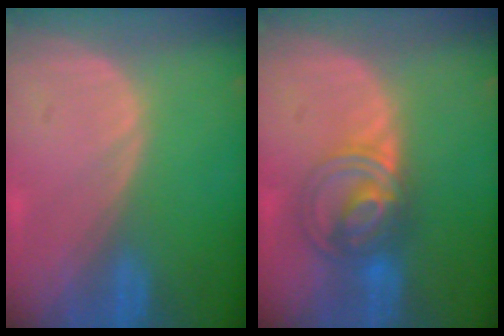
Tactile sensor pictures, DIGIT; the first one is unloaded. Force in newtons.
{"total": 6.7, "press": 6.4, "slide": 2.0}